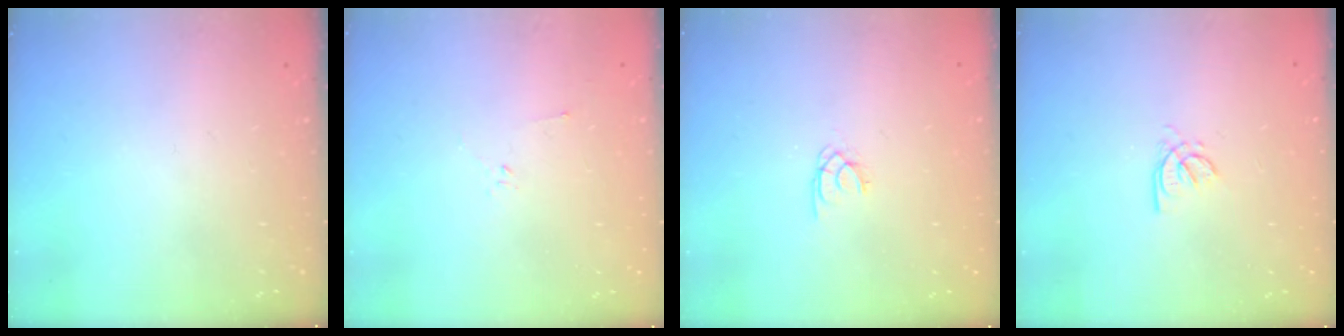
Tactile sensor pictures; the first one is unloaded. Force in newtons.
{"total": 2.2, "press": 2.1, "slide": 0.7}
{"total": 1.5, "press": 1.4, "slide": 0.2}
{"total": 1.6, "press": 1.6, "slide": 0.3}